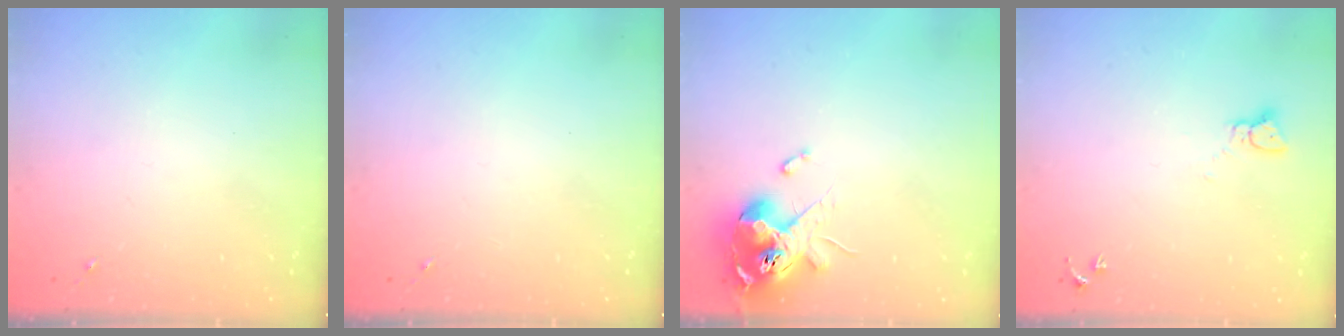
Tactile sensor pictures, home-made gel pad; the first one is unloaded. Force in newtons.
{"total": 0.0}
{"total": 14.1, "press": 14.0, "slide": 1.7}
{"total": 2.3, "press": 2.3, "slide": 0.3}